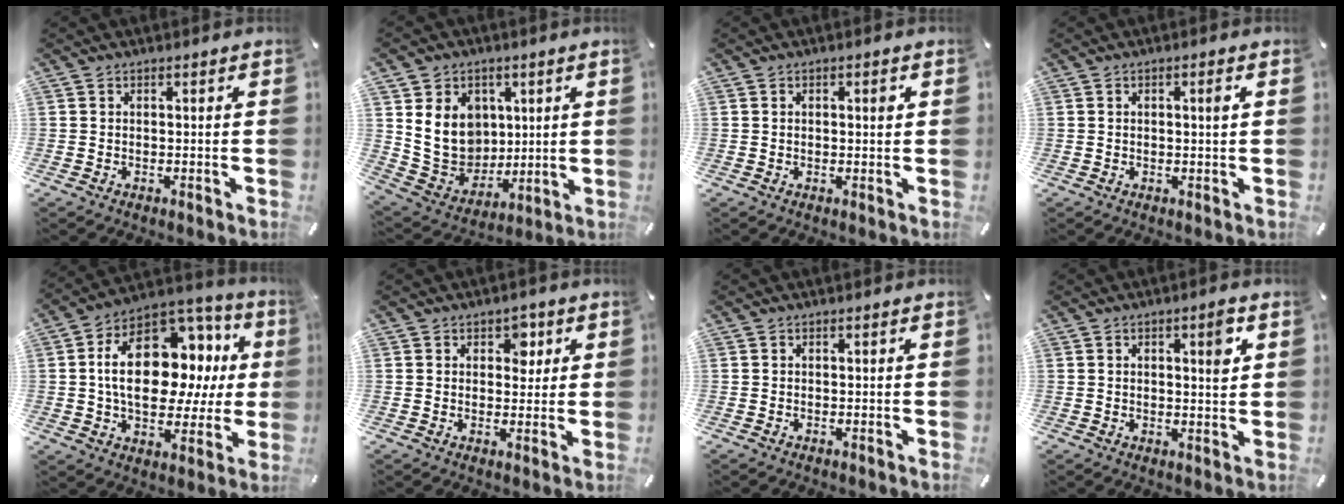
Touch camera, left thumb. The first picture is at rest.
{"total": 14.0, "force": [3.7, 12.3, 5.6], "torque": [-0.120, -0.017, 0.081]}
{"total": 1.8, "force": [0.5, 0.8, 1.5], "torque": [-0.016, -0.002, 0.002]}
{"total": 1.8, "force": [0.5, 0.4, 1.7], "torque": [-0.025, -0.001, 0.004]}
{"total": 22.4, "force": [3.9, 14.5, 16.7], "torque": [-0.274, -0.014, 0.071]}
{"total": 4.3, "force": [1.8, 3.2, 2.2], "torque": [-0.002, -0.010, 0.019]}
{"total": 0.0}
{"total": 5.4, "force": [2.0, 1.7, 4.8], "torque": [-0.065, -0.008, 0.025]}